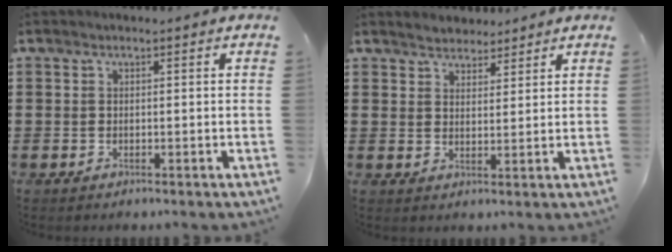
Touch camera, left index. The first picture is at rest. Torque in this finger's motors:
{"motor_torque": [0.01, -0.09, 0.15, 0.03]}